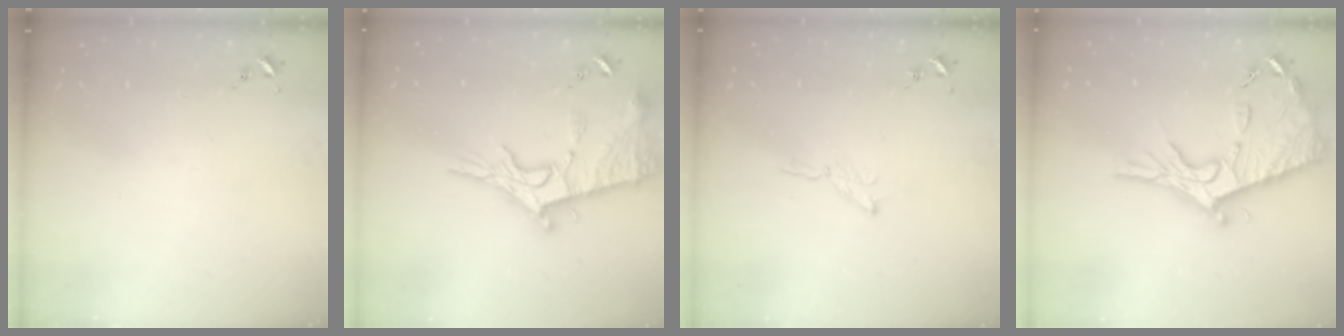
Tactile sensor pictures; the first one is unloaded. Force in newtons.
{"total": 18.7, "press": 18.6, "slide": 1.6}
{"total": 3.5, "press": 3.4, "slide": 0.4}
{"total": 20.1, "press": 20.1, "slide": 1.5}